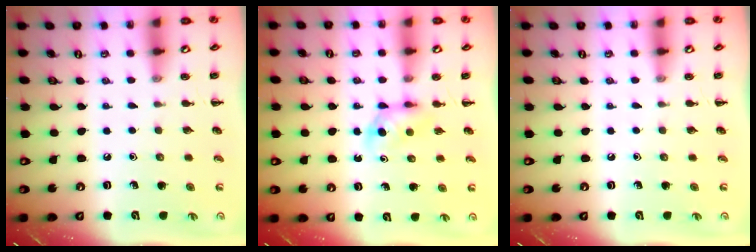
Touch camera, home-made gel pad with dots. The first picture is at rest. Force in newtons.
{"total": 3.5, "press": 3.2, "slide": 1.5}
{"total": 0.0}